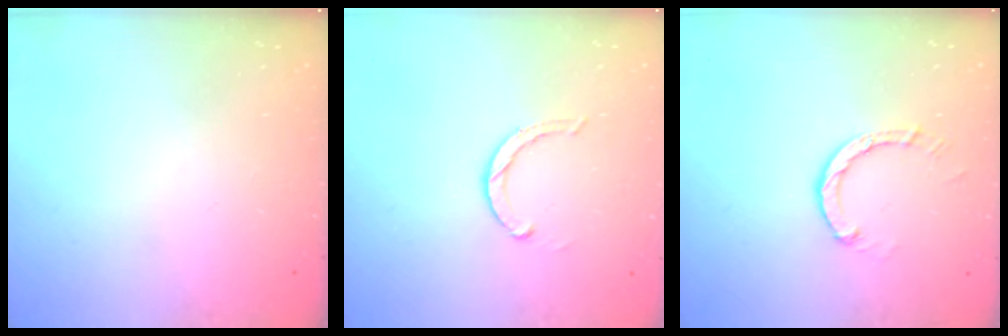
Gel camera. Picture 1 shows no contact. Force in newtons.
{"total": 3.6, "press": 3.6, "slide": 0.6}
{"total": 3.0, "press": 3.0, "slide": 0.3}